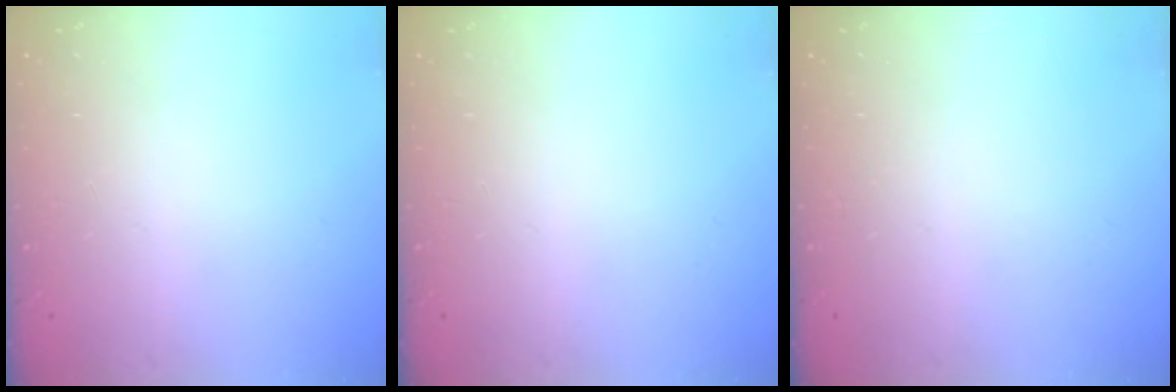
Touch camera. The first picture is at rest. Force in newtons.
{"total": 0.0}
{"total": 0.0}